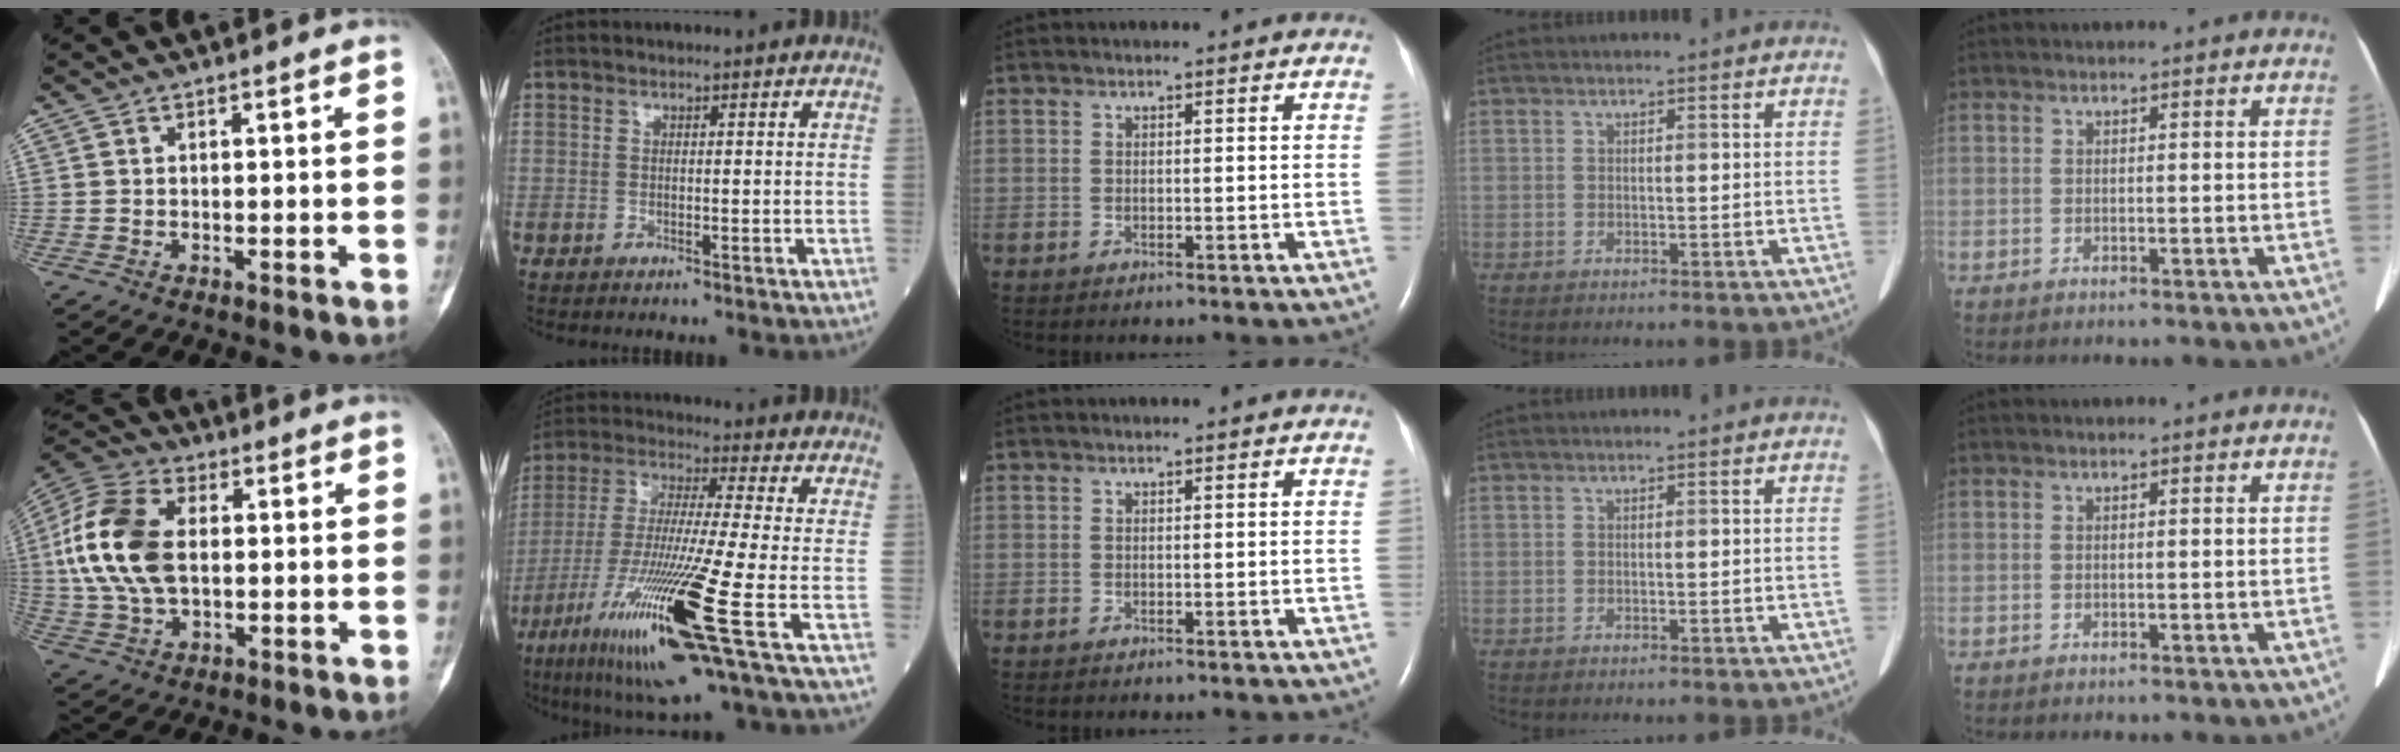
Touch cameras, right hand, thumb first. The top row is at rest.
{"thumb": {"total": 17.3, "force": [1.4, 10.8, 13.5], "torque": [-0.281, 0.014, 0.026]}, "index": {"total": 18.8, "force": [-7.9, -0.7, 17.1], "torque": [-0.343, -0.048, -0.151]}}